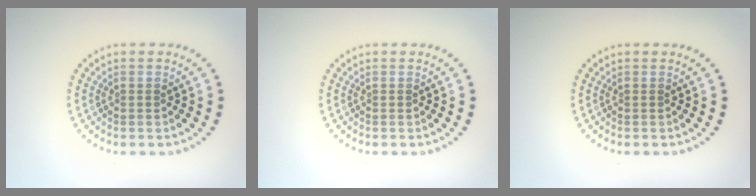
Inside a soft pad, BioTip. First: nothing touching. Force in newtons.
{"total": 0.0}
{"total": 0.0}